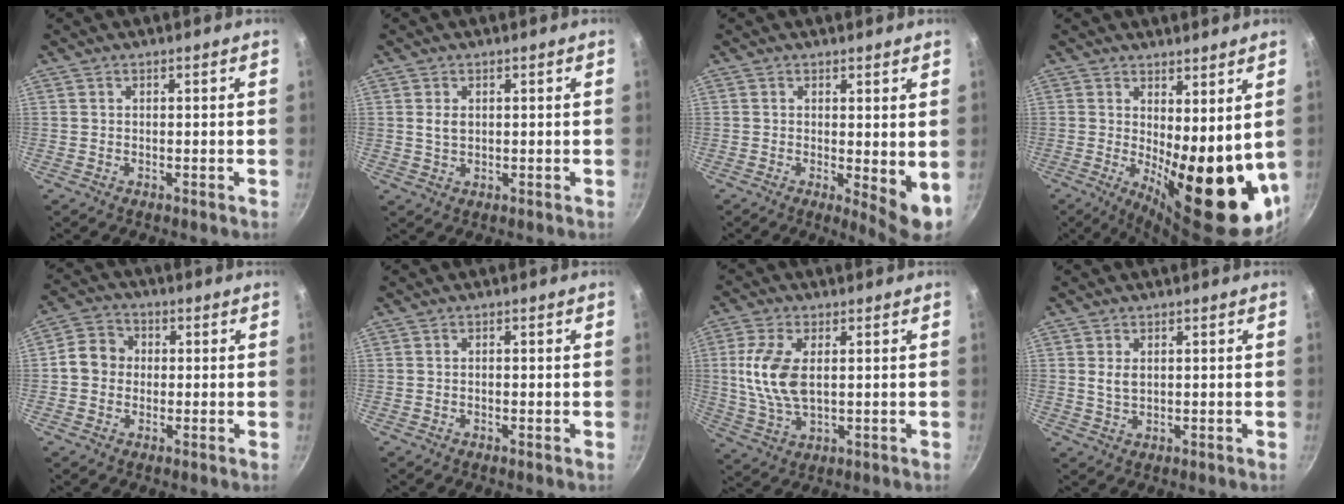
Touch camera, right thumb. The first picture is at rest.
{"total": 2.4, "force": [0.5, 1.6, 1.7], "torque": [-0.025, -0.002, 0.012]}
{"total": 6.0, "force": [0.2, 1.9, 5.7], "torque": [-0.076, -0.017, 0.006]}
{"total": 17.5, "force": [0.7, 6.5, 16.2], "torque": [-0.184, -0.036, 0.025]}
{"total": 6.5, "force": [0.1, 5.7, 3.0], "torque": [-0.025, 0.014, -0.017]}
{"total": 0.6, "force": [-0.2, 0.3, 0.5], "torque": [-0.011, 0.003, -0.002]}
{"total": 10.4, "force": [1.4, 5.4, 8.8], "torque": [-0.179, -0.003, 0.031]}
{"total": 2.7, "force": [0.7, 1.7, 2.0], "torque": [-0.032, -0.005, 0.016]}